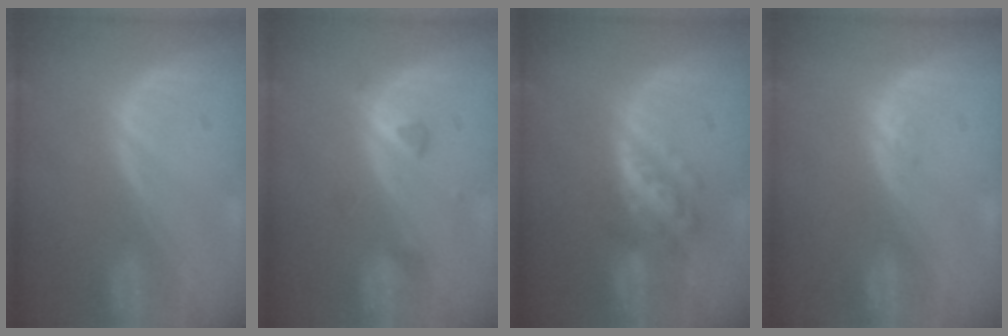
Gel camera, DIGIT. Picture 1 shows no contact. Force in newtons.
{"total": 2.5, "press": 2.3, "slide": 0.9}
{"total": 5.8, "press": 5.3, "slide": 2.4}
{"total": 0.9, "press": 0.8, "slide": 0.4}